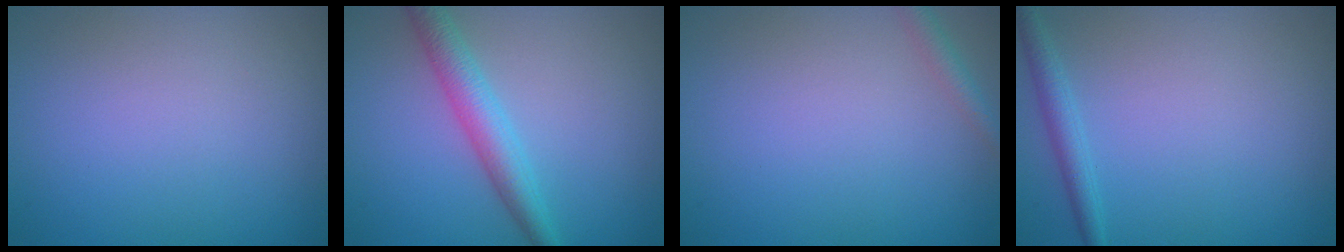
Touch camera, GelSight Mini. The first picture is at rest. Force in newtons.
{"total": 3.4, "press": 3.4, "slide": 0.1}
{"total": 1.4, "press": 1.4, "slide": 0.1}
{"total": 1.8, "press": 1.8, "slide": 0.1}